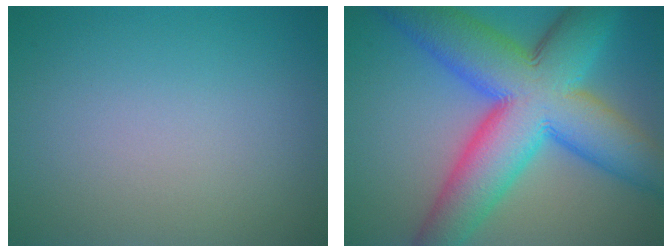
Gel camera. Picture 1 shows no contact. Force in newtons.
{"total": 14.5, "press": 14.5, "slide": 0.3}